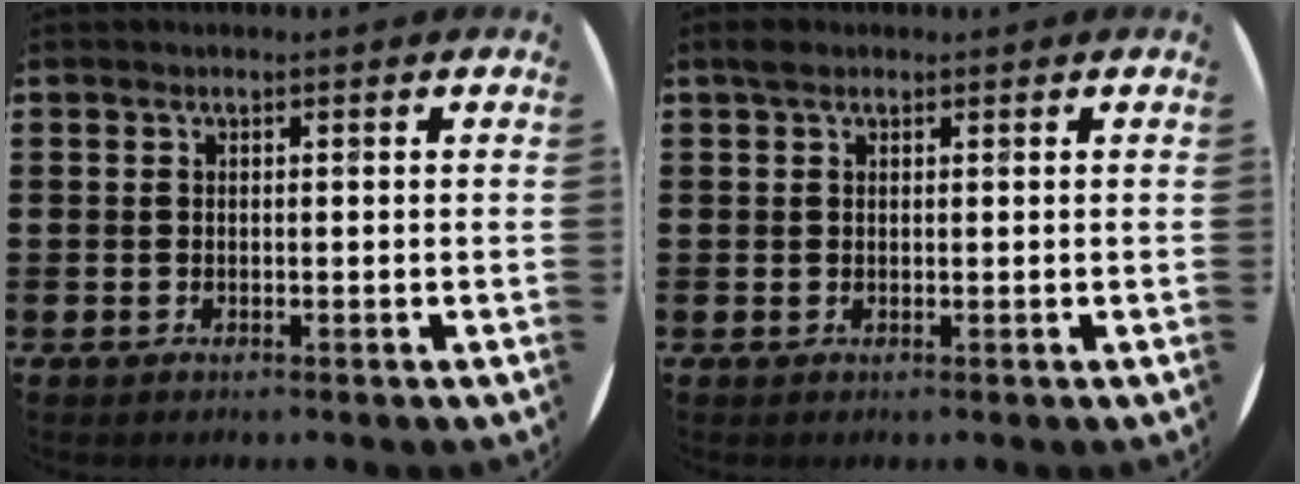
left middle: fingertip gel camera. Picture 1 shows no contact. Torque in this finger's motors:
{"motor_torque": [0.24, -0.37, 0.08, 0.01]}